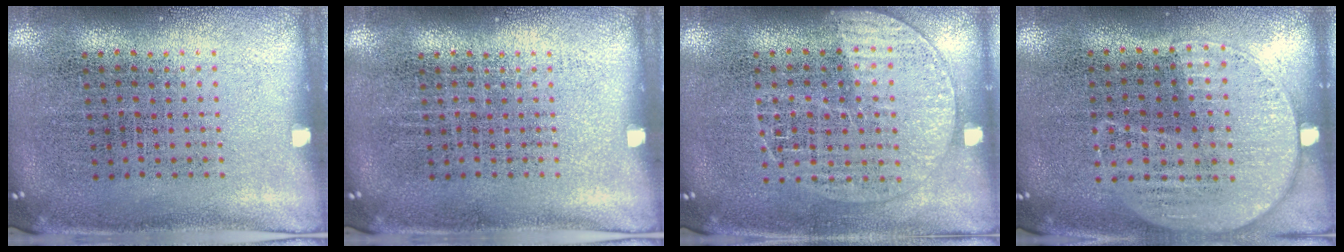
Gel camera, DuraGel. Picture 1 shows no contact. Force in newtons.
{"total": 0.0}
{"total": 1.4, "press": 1.3, "slide": 0.5}
{"total": 1.2, "press": 1.0, "slide": 0.6}